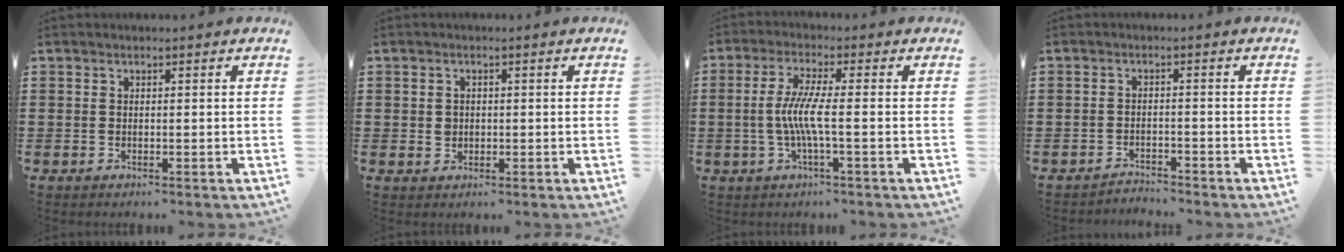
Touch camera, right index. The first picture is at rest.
{"total": 1.3, "force": [0.1, 1.1, 0.7], "torque": [-0.017, 0.004, 0.002]}
{"total": 5.8, "force": [-1.0, 0.2, 5.7], "torque": [-0.125, -0.012, -0.028]}
{"total": 2.3, "force": [-2.3, 0.0, -0.3], "torque": [-0.003, 0.001, -0.051]}